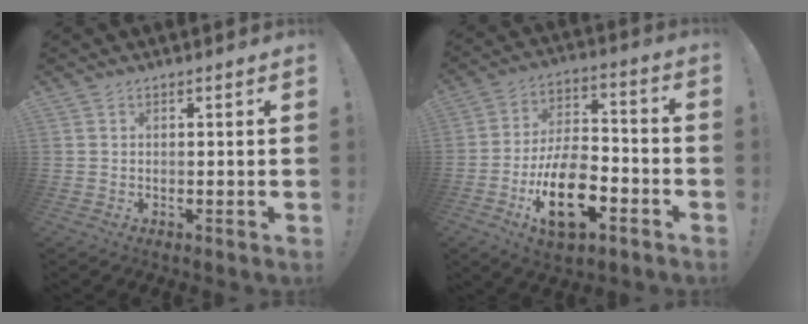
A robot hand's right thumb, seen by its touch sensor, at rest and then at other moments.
{"total": 18.5, "force": [-8.0, 9.6, 13.7], "torque": [-0.237, 0.052, -0.126]}